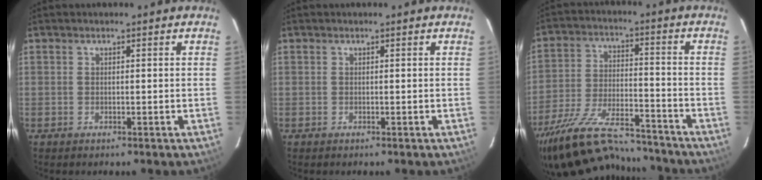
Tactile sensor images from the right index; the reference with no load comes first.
{"total": 0.0}
{"total": 23.4, "force": [-20.0, 6.7, 10.3], "torque": [-0.211, -0.029, -0.308]}